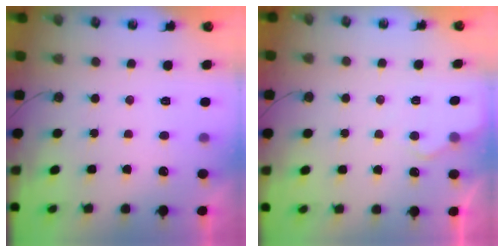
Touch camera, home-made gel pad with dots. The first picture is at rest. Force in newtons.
{"total": 3.8, "press": 3.8, "slide": 0.4}